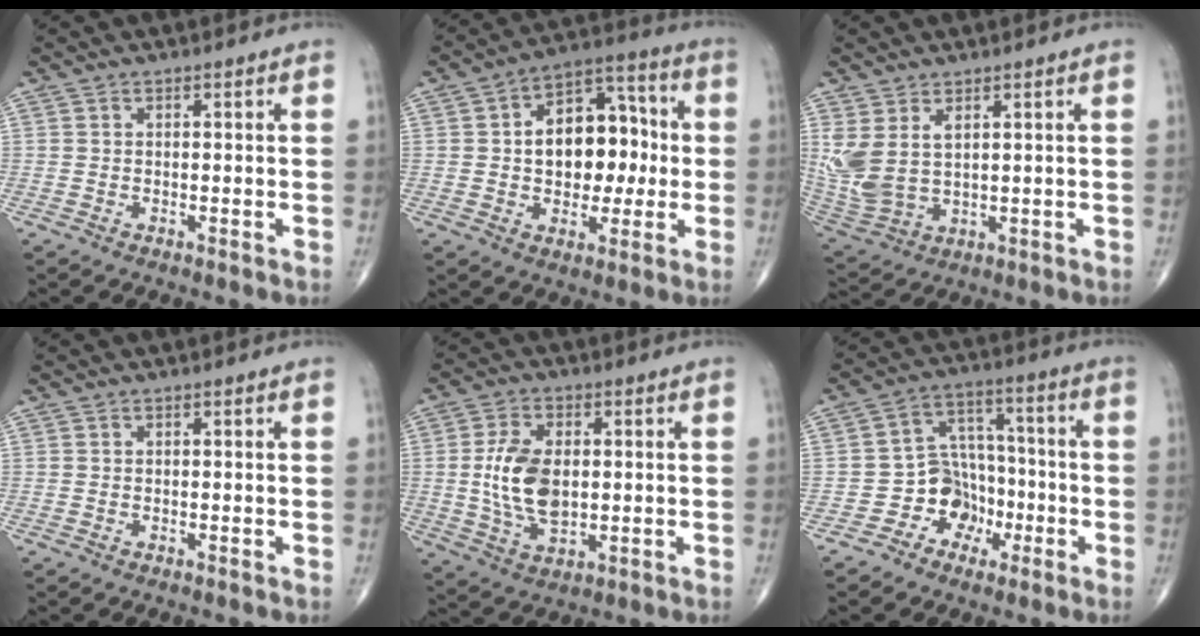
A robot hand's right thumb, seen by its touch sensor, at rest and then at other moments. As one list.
[{"total": 15.3, "force": [0.6, 10.1, 11.4], "torque": [-0.122, 0.035, 0.007]}, {"total": 9.1, "force": [3.0, 5.0, 7.1], "torque": [-0.167, -0.011, 0.078]}, {"total": 0.0}, {"total": 11.1, "force": [0.4, 6.5, 9.0], "torque": [-0.169, -0.005, 0.013]}, {"total": 9.0, "force": [-3.7, 7.4, 3.4], "torque": [-0.006, 0.052, -0.068]}]